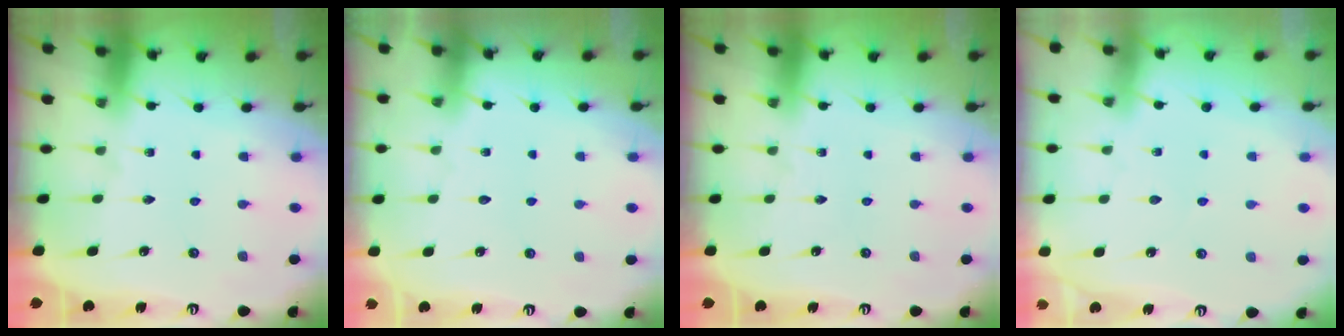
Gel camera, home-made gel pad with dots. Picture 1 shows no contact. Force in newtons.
{"total": 0.8, "press": 0.8, "slide": 0.2}
{"total": 0.0}
{"total": 2.3, "press": 2.3, "slide": 0.4}